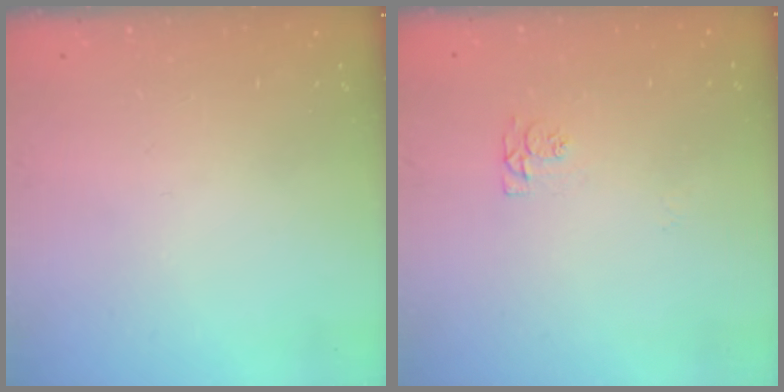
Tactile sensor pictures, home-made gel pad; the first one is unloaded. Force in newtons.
{"total": 4.3, "press": 4.3, "slide": 0.8}